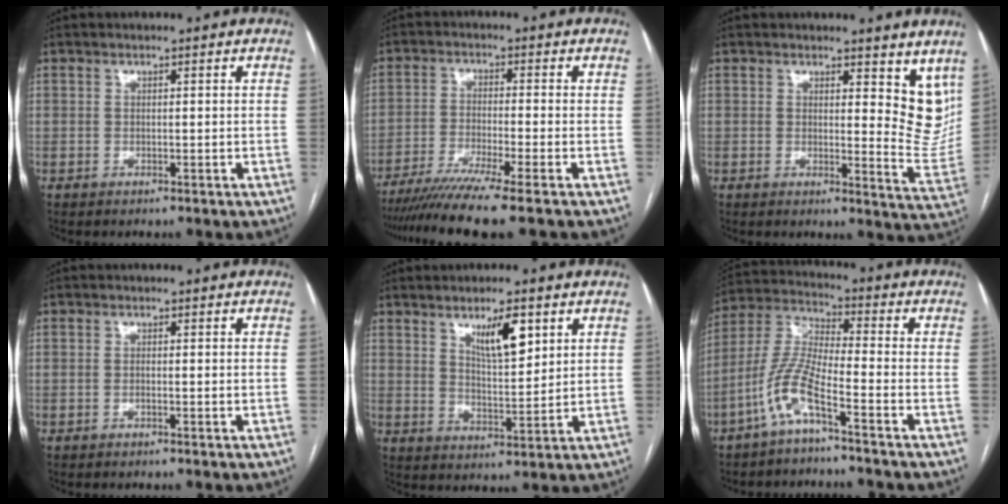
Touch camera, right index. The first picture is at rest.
{"total": 10.1, "force": [-7.9, -1.9, 5.9], "torque": [-0.088, -0.030, -0.128]}
{"total": 9.7, "force": [6.9, 3.6, 5.7], "torque": [-0.056, -0.035, 0.076]}
{"total": 1.1, "force": [-0.1, 0.3, 1.1], "torque": [-0.018, 0.000, -0.002]}
{"total": 7.0, "force": [3.7, 1.6, 5.7], "torque": [-0.102, -0.006, 0.068]}
{"total": 8.2, "force": [-4.7, 0.8, 6.7], "torque": [-0.160, 0.004, -0.100]}